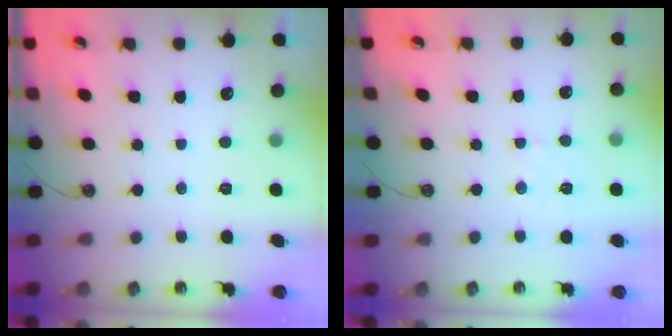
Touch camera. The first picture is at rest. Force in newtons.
{"total": 2.8, "press": 2.8, "slide": 0.4}